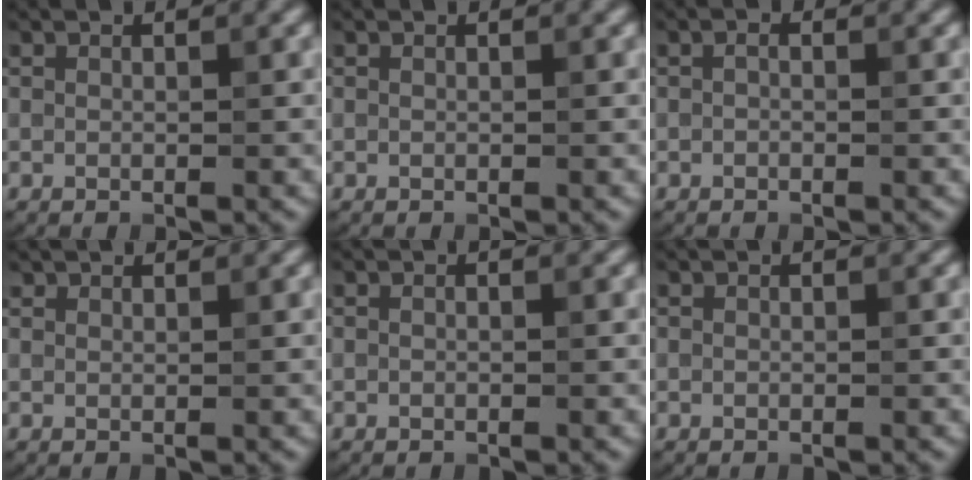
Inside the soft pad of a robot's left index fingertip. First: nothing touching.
{"total": 0.0}
{"total": 0.5, "force": [-0.1, 0.3, 0.4], "torque": [-0.009, -0.004, -0.005]}
{"total": 1.5, "force": [1.4, 0.3, 0.2], "torque": [-0.008, 0.001, 0.021]}
{"total": 0.0}
{"total": 0.0}